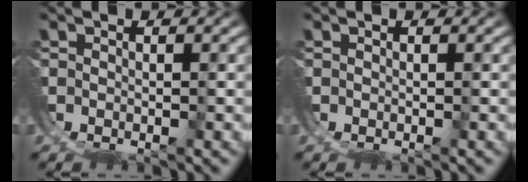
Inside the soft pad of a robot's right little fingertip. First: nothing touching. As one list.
[{"total": 0.0}]